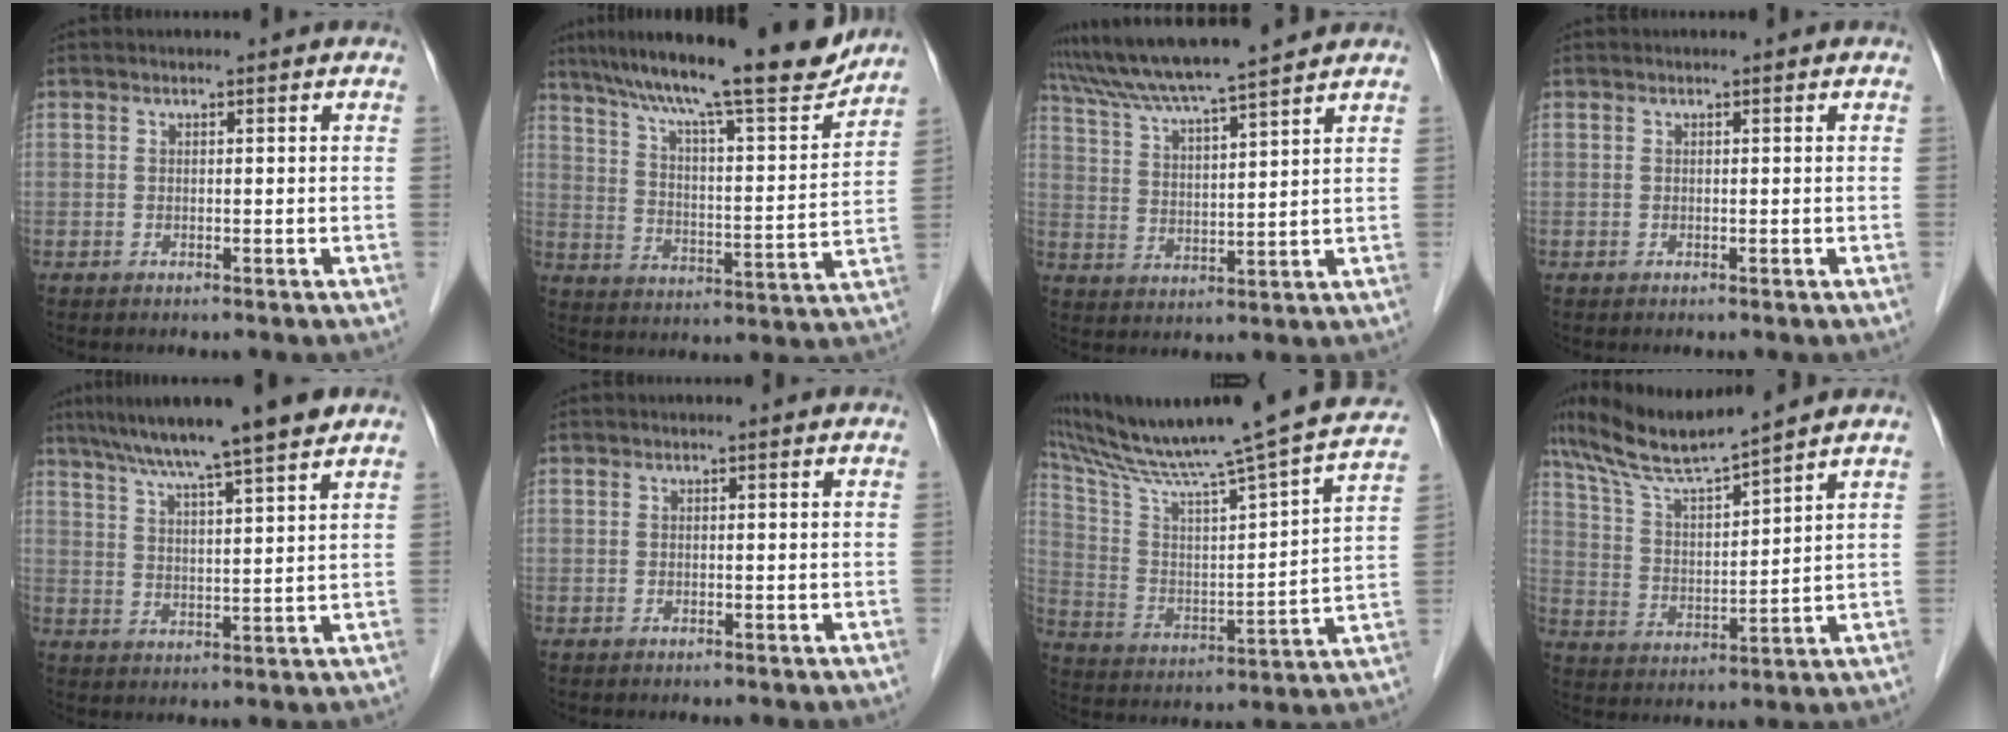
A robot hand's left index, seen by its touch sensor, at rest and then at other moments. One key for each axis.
{"total": 20.0, "fx": 17.0, "fy": 1.4, "fz": 10.4, "tx": -0.171, "ty": -0.002, "tz": 0.255}
{"total": 12.6, "fx": 11.3, "fy": -1.5, "fz": 5.5, "tx": -0.102, "ty": 0.017, "tz": 0.191}
{"total": 0.0}
{"total": 11.9, "fx": 9.5, "fy": -0.5, "fz": 7.2, "tx": -0.118, "ty": 0.018, "tz": 0.147}
{"total": 0.0}
{"total": 25.1, "fx": 21.9, "fy": -0.4, "fz": 12.2, "tx": -0.208, "ty": -0.038, "tz": 0.324}
{"total": 11.2, "fx": 9.9, "fy": -0.7, "fz": 5.1, "tx": -0.107, "ty": 0.007, "tz": 0.189}